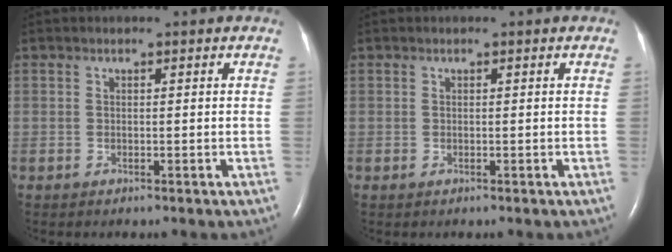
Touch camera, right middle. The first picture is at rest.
{"total": 0.0}